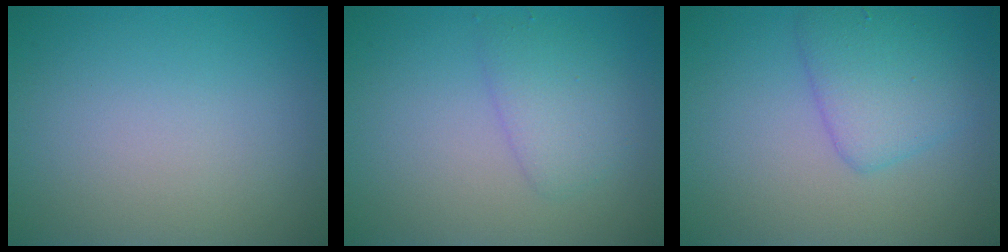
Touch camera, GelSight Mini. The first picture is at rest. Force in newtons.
{"total": 2.4, "press": 2.4, "slide": 0.1}
{"total": 3.5, "press": 3.5, "slide": 0.1}